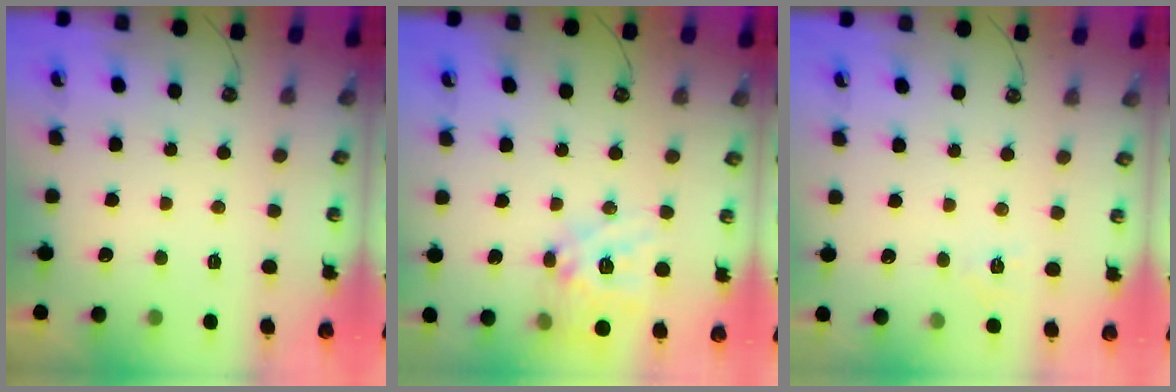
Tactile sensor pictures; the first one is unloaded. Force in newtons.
{"total": 15.1, "press": 15.1, "slide": 1.3}
{"total": 5.9, "press": 5.9, "slide": 0.6}